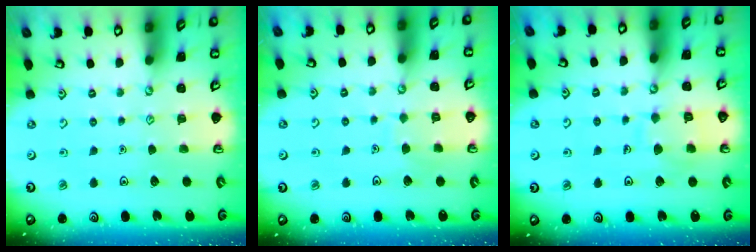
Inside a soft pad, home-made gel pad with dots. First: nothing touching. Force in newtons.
{"total": 4.6, "press": 4.6, "slide": 0.3}
{"total": 8.4, "press": 8.4, "slide": 0.8}